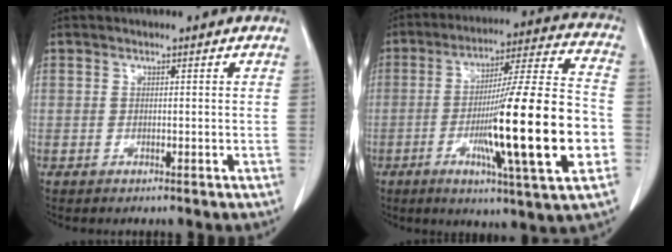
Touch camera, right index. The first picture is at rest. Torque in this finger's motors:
{"motor_torque": [2.14, 0.00, 1.05, 0.21]}